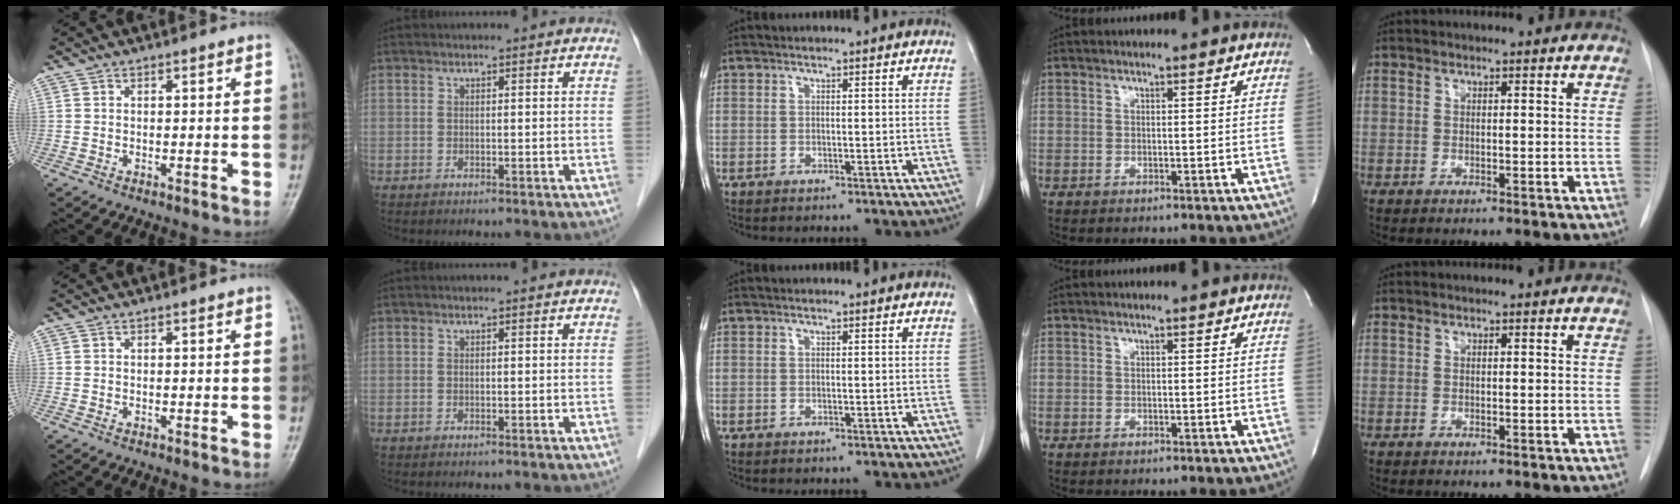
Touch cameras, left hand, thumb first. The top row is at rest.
{}